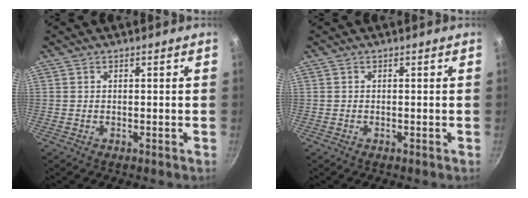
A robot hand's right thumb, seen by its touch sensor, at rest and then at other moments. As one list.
[{"total": 0.0}]